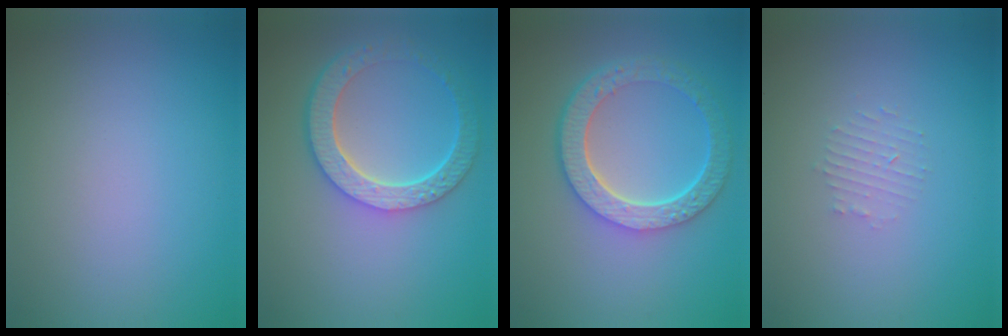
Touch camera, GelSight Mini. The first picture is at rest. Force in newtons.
{"total": 5.9, "press": 4.5, "slide": 3.8}
{"total": 6.0, "press": 4.4, "slide": 4.1}
{"total": 1.2, "press": 1.1, "slide": 0.2}